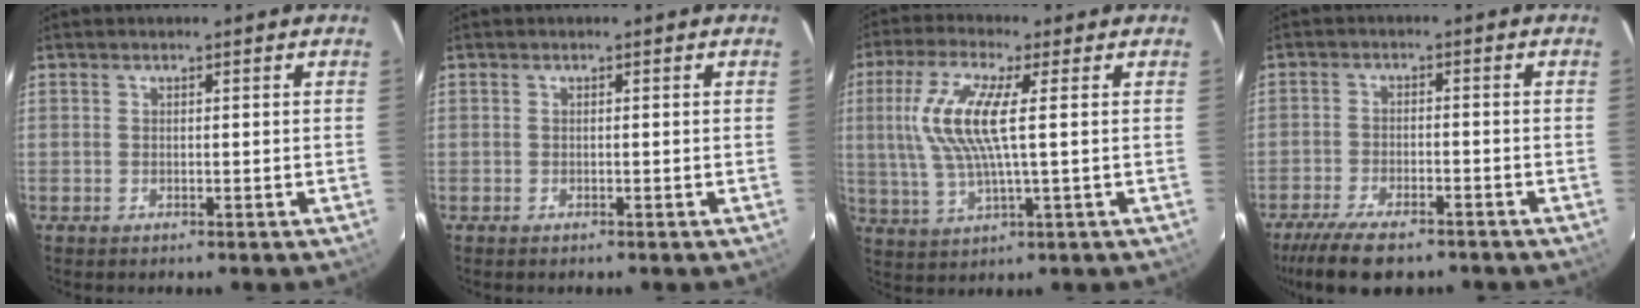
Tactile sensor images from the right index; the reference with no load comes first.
{"total": 0.0}
{"total": 11.2, "force": [1.8, 1.8, 10.9], "torque": [-0.222, 0.004, 0.039]}
{"total": 11.4, "force": [-9.0, 3.5, 6.1], "torque": [-0.144, -0.028, -0.152]}